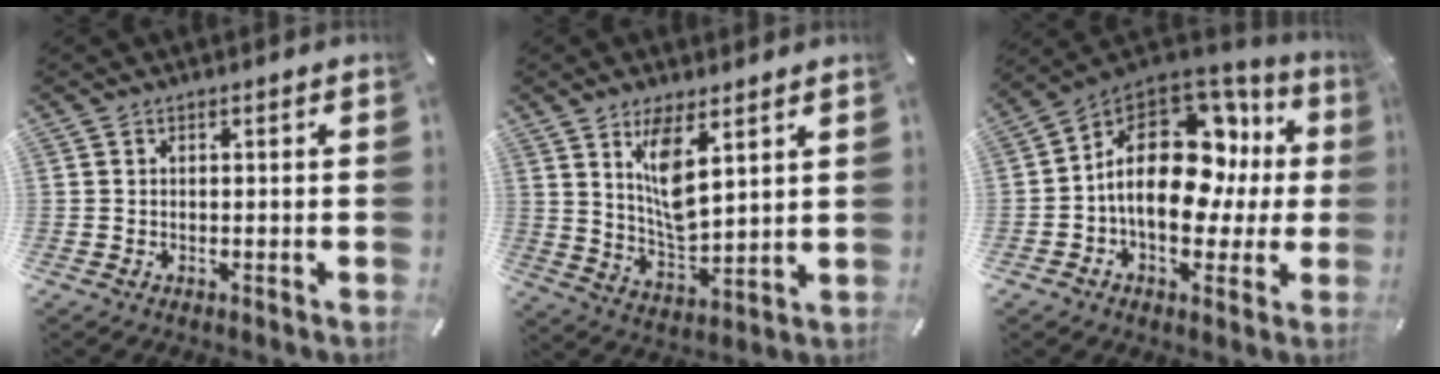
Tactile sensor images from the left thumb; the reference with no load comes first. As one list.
[{"total": 10.2, "force": [6.0, 4.1, 7.2], "torque": [-0.147, -0.020, 0.107]}, {"total": 20.0, "force": [2.7, 13.1, 14.9], "torque": [-0.241, -0.016, 0.050]}]